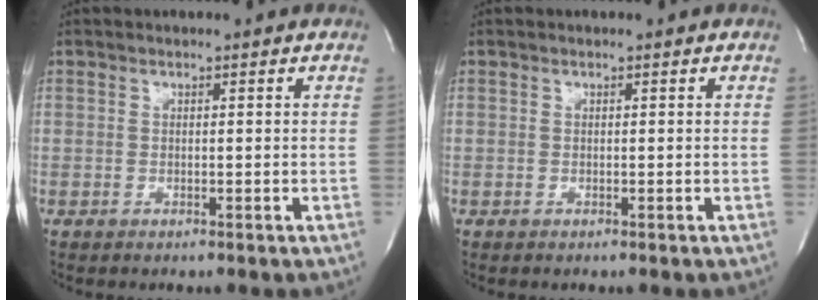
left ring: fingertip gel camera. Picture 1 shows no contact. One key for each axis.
{"total": 0.0}